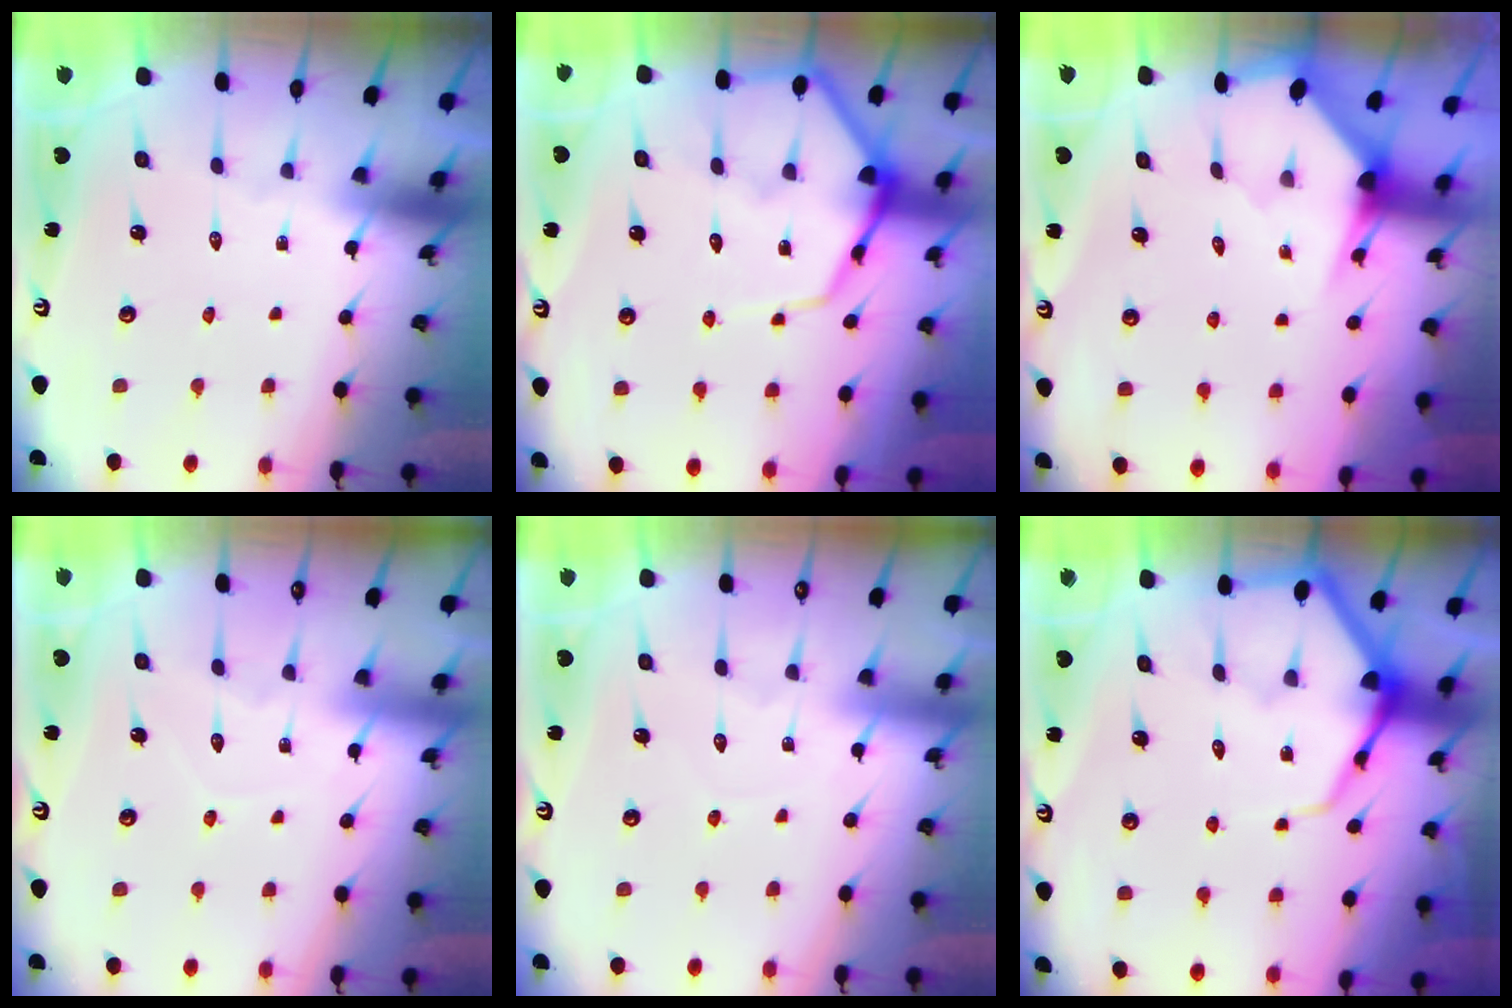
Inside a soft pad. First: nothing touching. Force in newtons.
{"total": 10.3, "press": 10.3, "slide": 1.0}
{"total": 2.9, "press": 2.9, "slide": 0.2}
{"total": 5.3, "press": 5.3, "slide": 0.4}
{"total": 3.3, "press": 3.3, "slide": 0.3}
{"total": 7.8, "press": 7.7, "slide": 1.0}